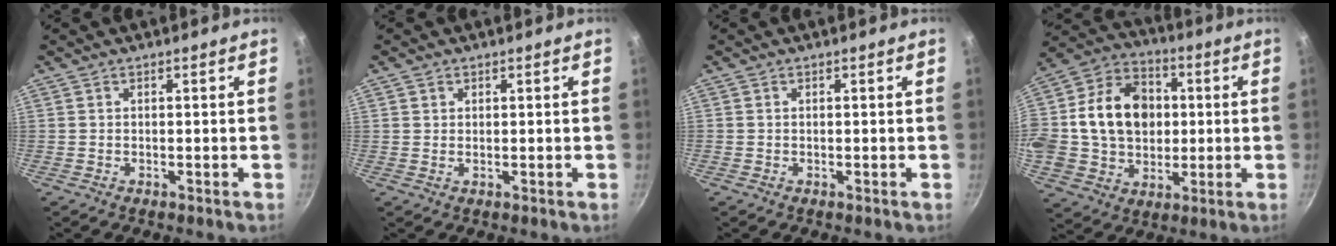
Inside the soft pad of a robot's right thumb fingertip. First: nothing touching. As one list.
[{"total": 1.1, "force": [0.5, 0.9, 0.3], "torque": [-0.004, -0.001, 0.006]}, {"total": 0.0}, {"total": 20.8, "force": [1.2, 16.3, 12.9], "torque": [-0.215, 0.030, 0.015]}]